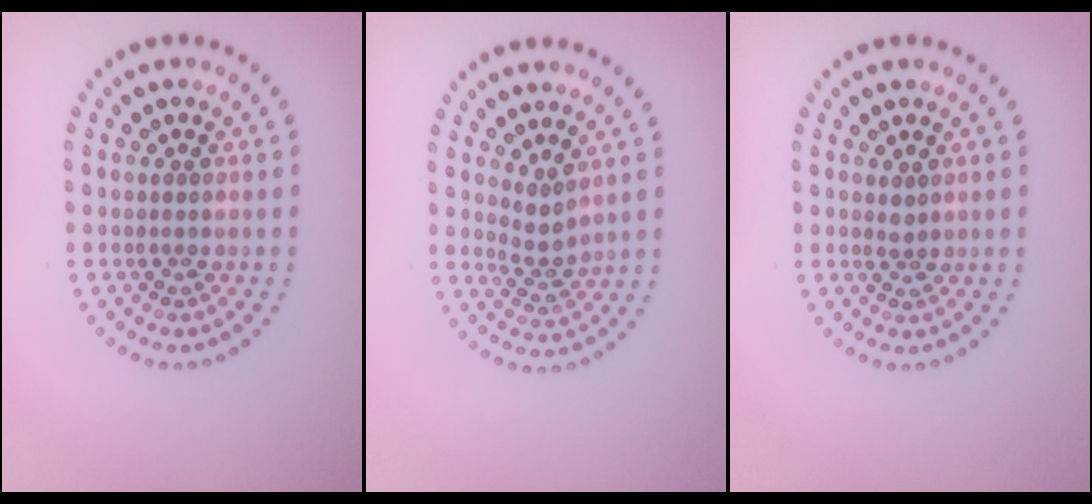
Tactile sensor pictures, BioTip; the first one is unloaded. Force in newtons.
{"total": 2.0, "press": 1.3, "slide": 1.5}
{"total": 0.8, "press": 0.6, "slide": 0.6}